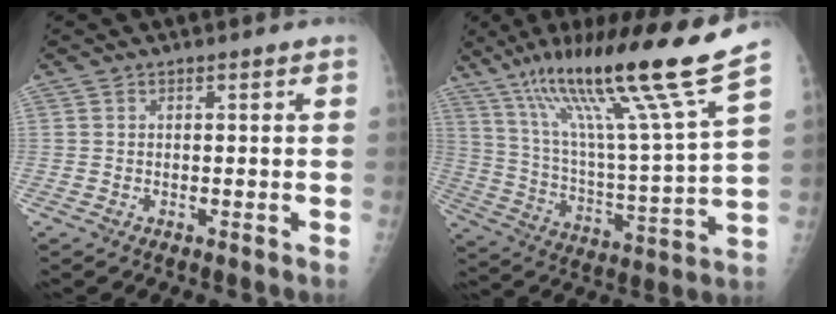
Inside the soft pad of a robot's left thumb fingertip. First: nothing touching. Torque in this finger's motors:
{"motor_torque": [0.57, 0.31, 1.46, -1.31, 0.50]}